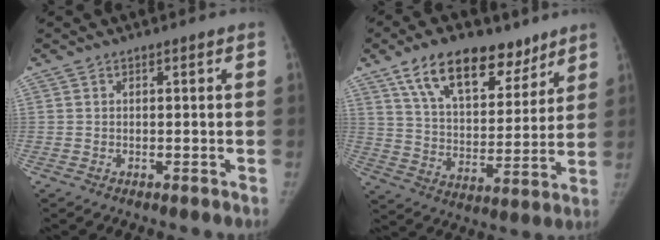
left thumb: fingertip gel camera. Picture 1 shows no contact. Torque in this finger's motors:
{"motor_torque": [0.16, 0.42, 1.71, -1.06, 0.11]}